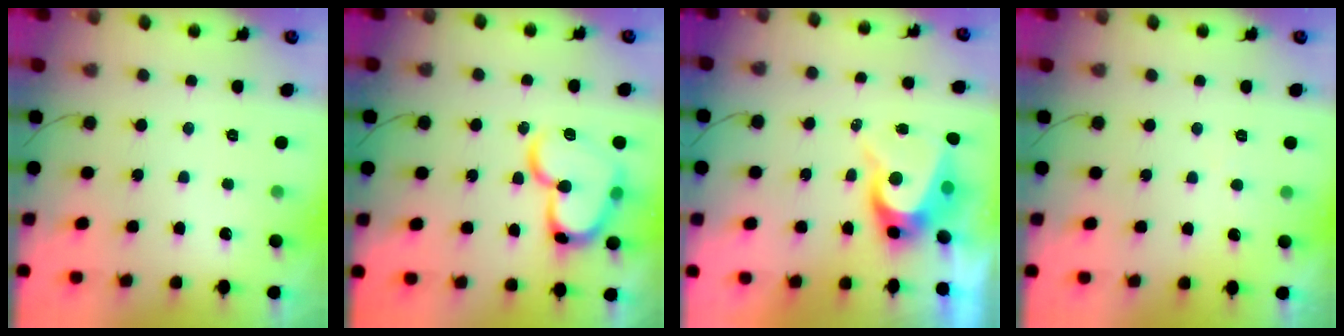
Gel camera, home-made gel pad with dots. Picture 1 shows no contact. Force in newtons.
{"total": 19.0, "press": 18.9, "slide": 1.8}
{"total": 8.6, "press": 8.5, "slide": 1.0}
{"total": 3.3, "press": 3.3, "slide": 0.2}